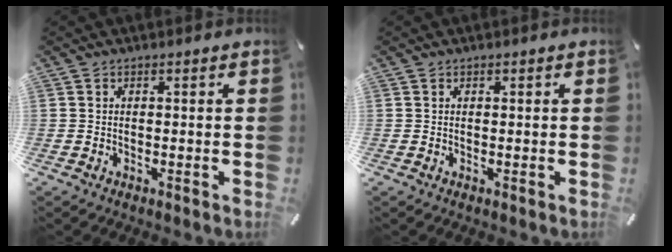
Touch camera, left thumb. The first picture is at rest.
{"total": 0.0}